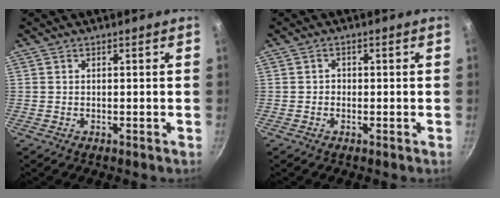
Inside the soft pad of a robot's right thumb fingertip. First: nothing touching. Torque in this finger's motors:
{"motor_torque": [-0.58, -0.05, 0.05, 0.43, -0.05]}